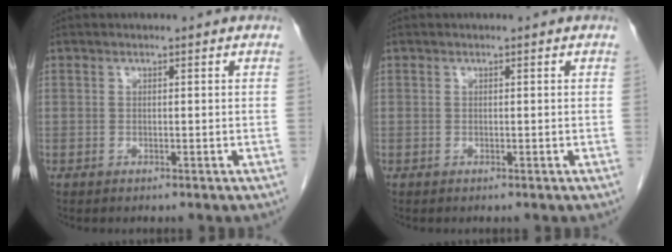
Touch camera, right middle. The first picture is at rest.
{"total": 0.0}